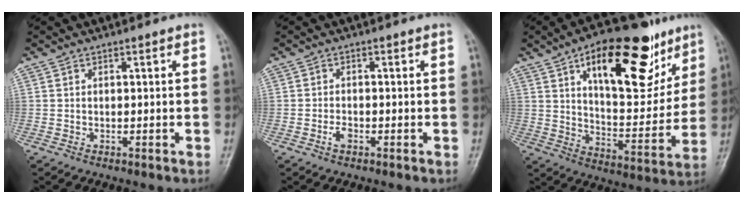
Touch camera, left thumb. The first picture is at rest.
{"total": 1.8, "force": [-0.9, 1.0, 1.2], "torque": [-0.022, 0.004, -0.019]}
{"total": 24.4, "force": [12.7, 10.6, 17.9], "torque": [-0.219, -0.038, 0.201]}